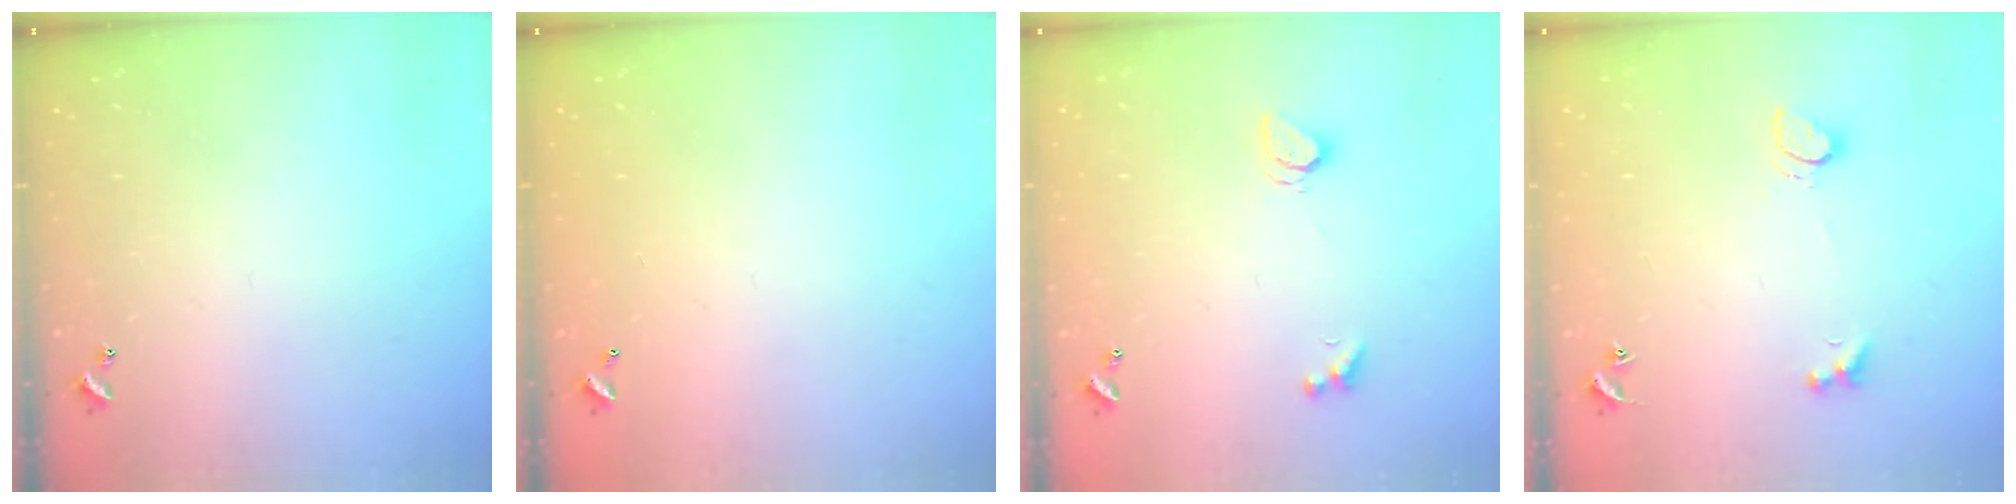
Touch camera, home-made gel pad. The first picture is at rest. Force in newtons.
{"total": 2.8, "press": 2.8, "slide": 0.1}
{"total": 2.0, "press": 2.0, "slide": 0.3}
{"total": 4.0, "press": 3.9, "slide": 0.8}